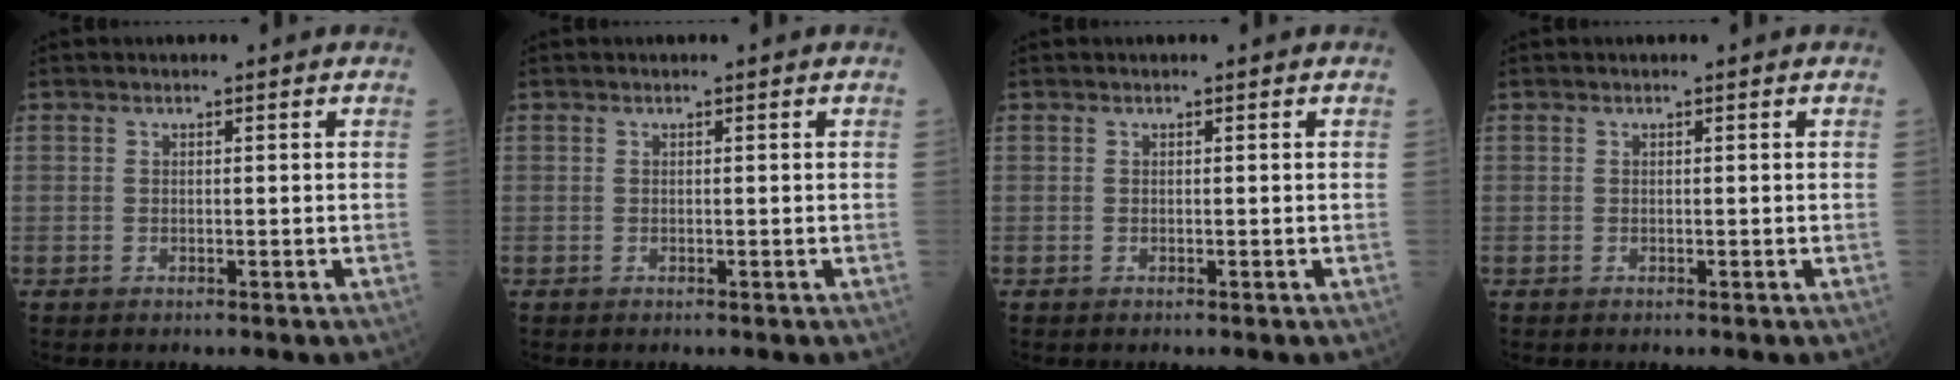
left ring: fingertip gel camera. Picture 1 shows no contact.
{"total": 0.0}
{"total": 0.0}
{"total": 0.0}